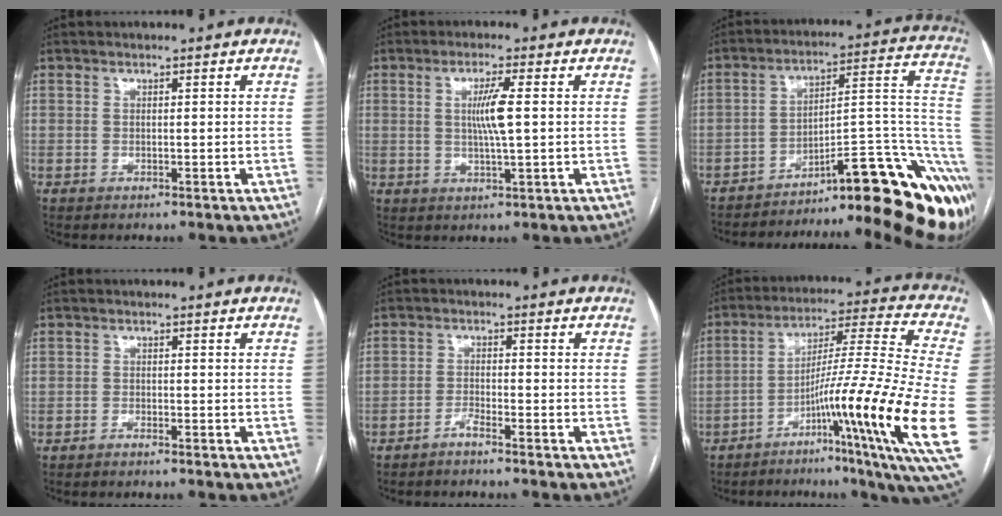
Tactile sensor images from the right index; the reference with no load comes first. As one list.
[{"total": 5.1, "force": [0.7, -0.1, 5.1], "torque": [-0.096, -0.004, 0.014]}, {"total": 26.2, "force": [-17.7, 5.7, 18.5], "torque": [-0.131, 0.031, -0.235]}, {"total": 0.8, "force": [-0.7, -0.1, 0.2], "torque": [-0.006, 0.000, -0.013]}, {"total": 1.9, "force": [-1.7, -0.3, 0.8], "torque": [-0.017, 0.000, -0.037]}, {"total": 20.5, "force": [-6.1, -0.3, 19.6], "torque": [-0.289, 0.000, -0.094]}]